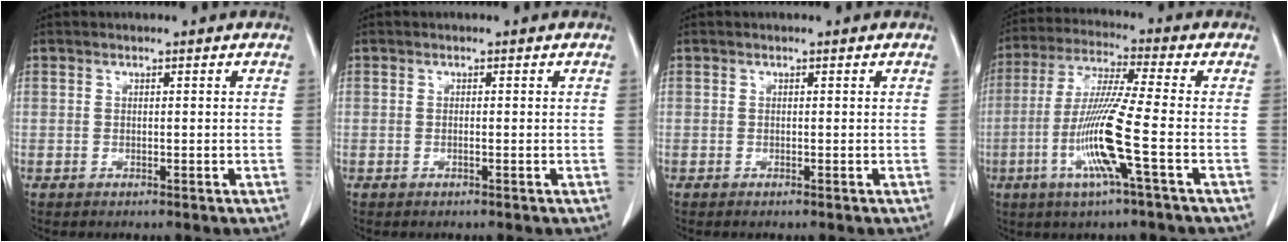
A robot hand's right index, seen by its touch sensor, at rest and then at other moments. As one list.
[{"total": 0.0}, {"total": 0.0}, {"total": 11.8, "force": [-3.5, -0.9, 11.2], "torque": [-0.225, -0.013, -0.073]}]